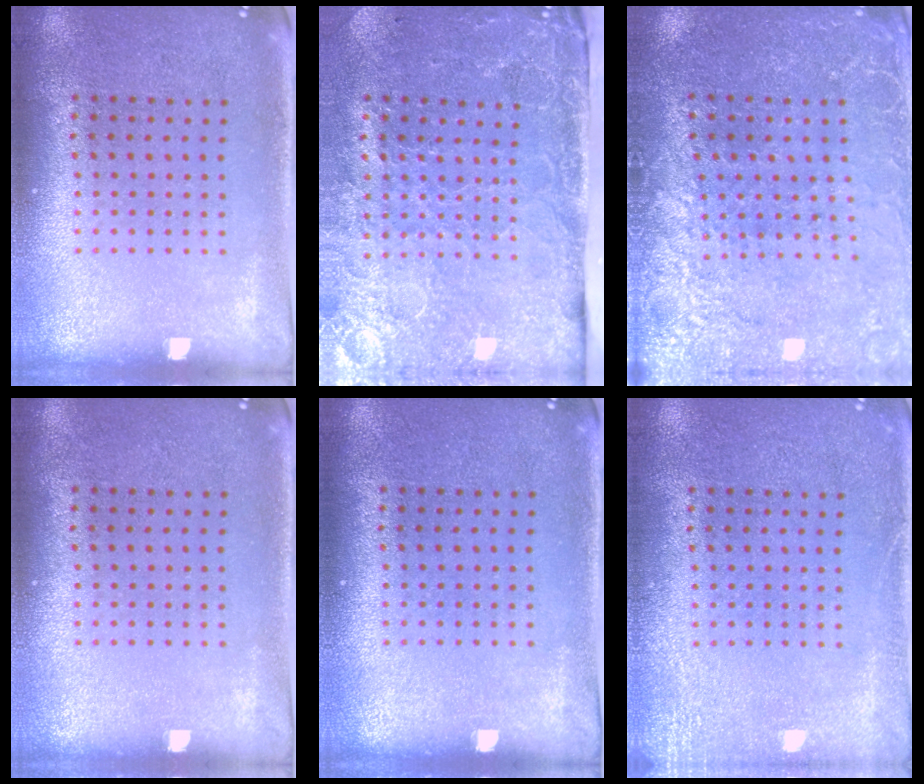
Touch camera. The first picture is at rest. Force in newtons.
{"total": 4.7, "press": 3.7, "slide": 2.9}
{"total": 2.7, "press": 2.7, "slide": 0.3}
{"total": 0.0}
{"total": 0.0}
{"total": 2.1, "press": 2.1, "slide": 0.3}